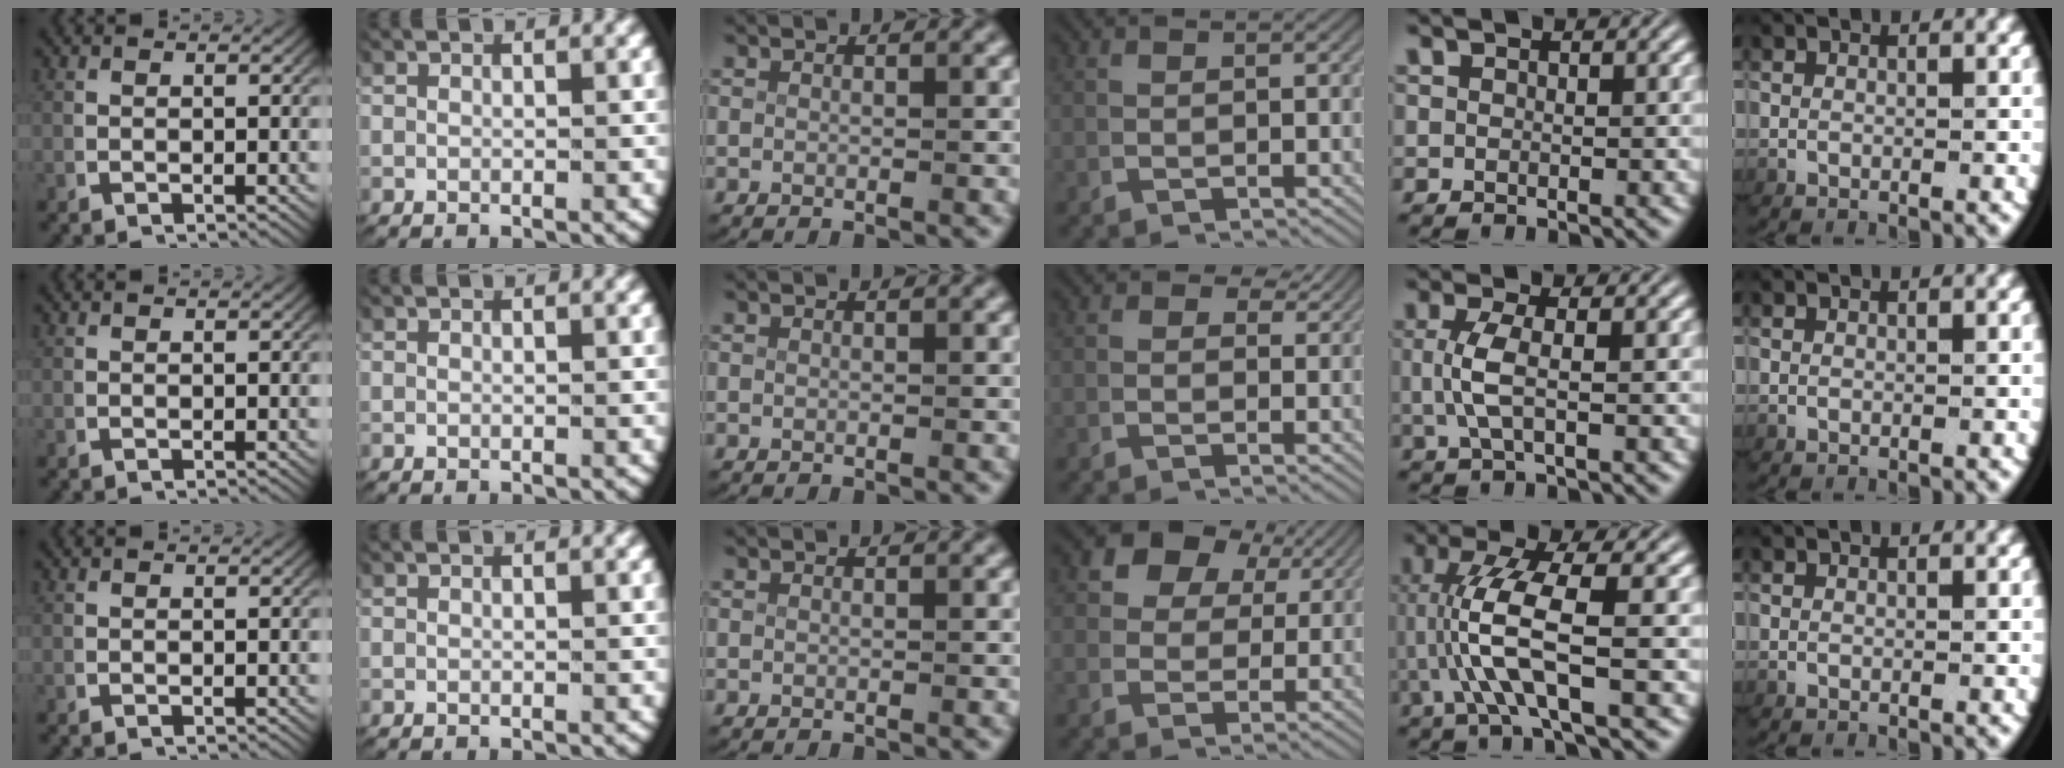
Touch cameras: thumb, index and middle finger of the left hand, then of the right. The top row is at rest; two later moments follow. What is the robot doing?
{"motion": "grasp_and_lifting", "object": "card"}